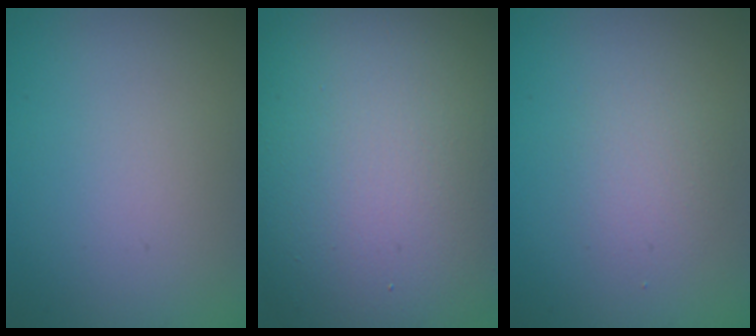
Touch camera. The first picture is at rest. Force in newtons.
{"total": 17.3, "press": 17.3, "slide": 1.2}
{"total": 1.8, "press": 1.8, "slide": 0.0}